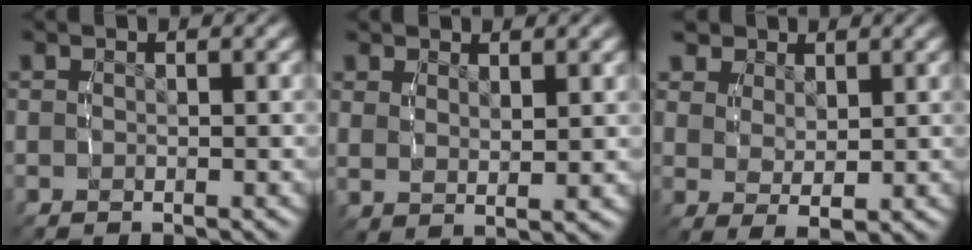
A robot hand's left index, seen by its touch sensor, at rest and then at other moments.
{"total": 1.9, "force": [1.5, 0.3, 1.2], "torque": [-0.020, -0.010, 0.037]}
{"total": 3.3, "force": [1.6, 1.7, 2.3], "torque": [-0.038, -0.017, 0.041]}